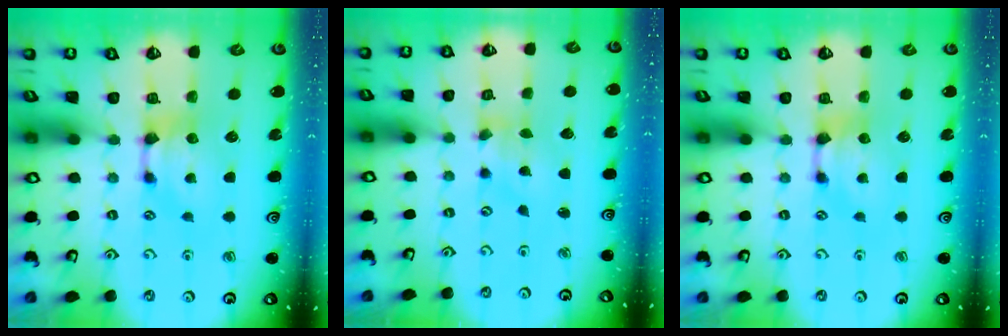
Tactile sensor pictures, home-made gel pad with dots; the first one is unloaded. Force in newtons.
{"total": 1.6, "press": 1.2, "slide": 1.1}
{"total": 0.0}